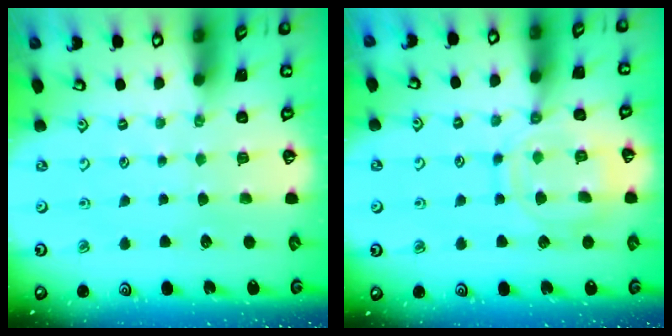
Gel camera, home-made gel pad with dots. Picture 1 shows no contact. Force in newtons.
{"total": 11.0, "press": 11.0, "slide": 0.9}